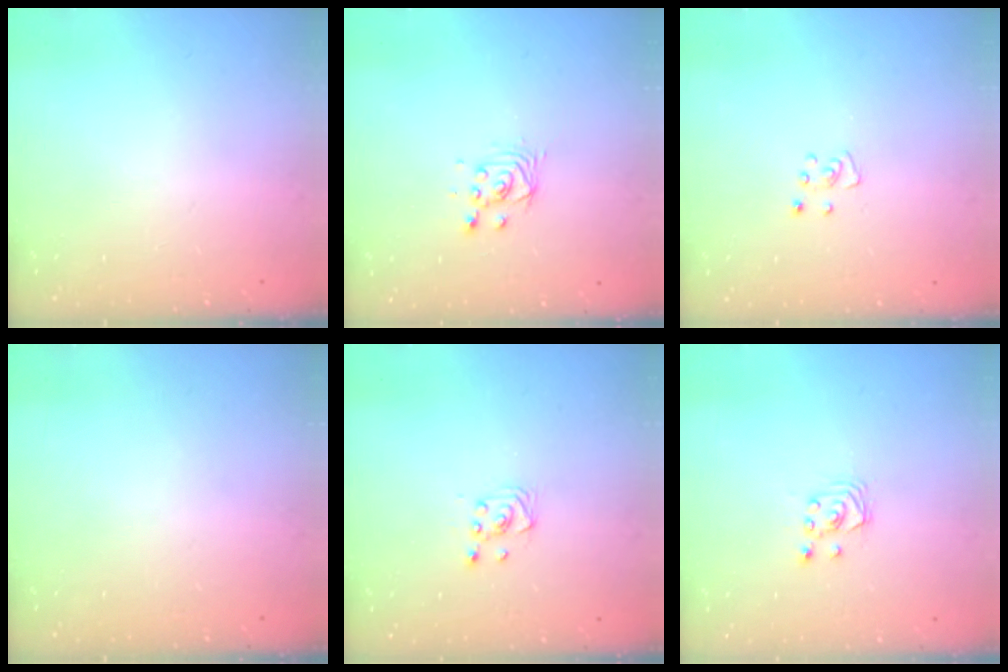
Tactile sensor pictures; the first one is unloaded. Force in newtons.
{"total": 3.1, "press": 3.1, "slide": 0.2}
{"total": 3.8, "press": 3.8, "slide": 0.3}
{"total": 0.0}
{"total": 2.6, "press": 2.4, "slide": 1.0}
{"total": 2.9, "press": 2.8, "slide": 0.3}